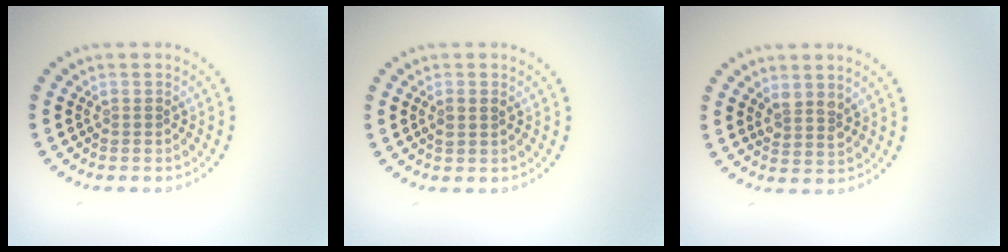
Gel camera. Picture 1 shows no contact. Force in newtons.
{"total": 1.1, "press": 1.1, "slide": 0.3}
{"total": 1.8, "press": 1.5, "slide": 1.0}